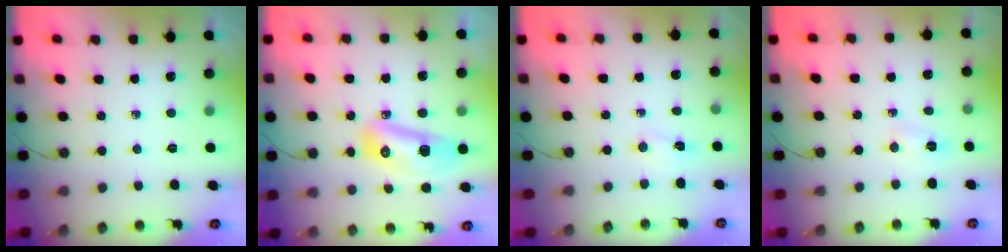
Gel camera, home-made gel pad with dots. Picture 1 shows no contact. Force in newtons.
{"total": 12.4, "press": 12.3, "slide": 1.5}
{"total": 4.0, "press": 1.2, "slide": 3.8}
{"total": 2.7, "press": 2.7, "slide": 0.4}